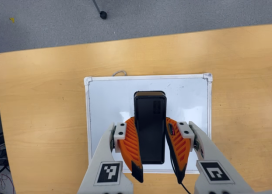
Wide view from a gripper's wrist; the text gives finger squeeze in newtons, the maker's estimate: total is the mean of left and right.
{"total": 7.8, "left": 6.4, "right": 9.1}